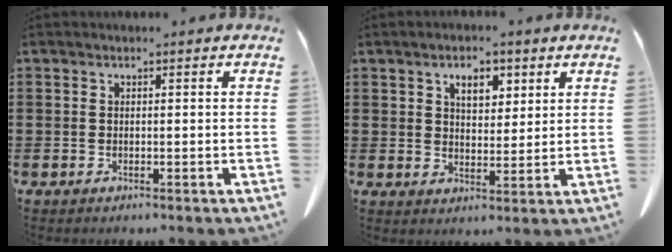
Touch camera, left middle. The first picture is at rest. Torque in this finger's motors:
{"motor_torque": [0.28, 0.19, 0.14, 0.05]}